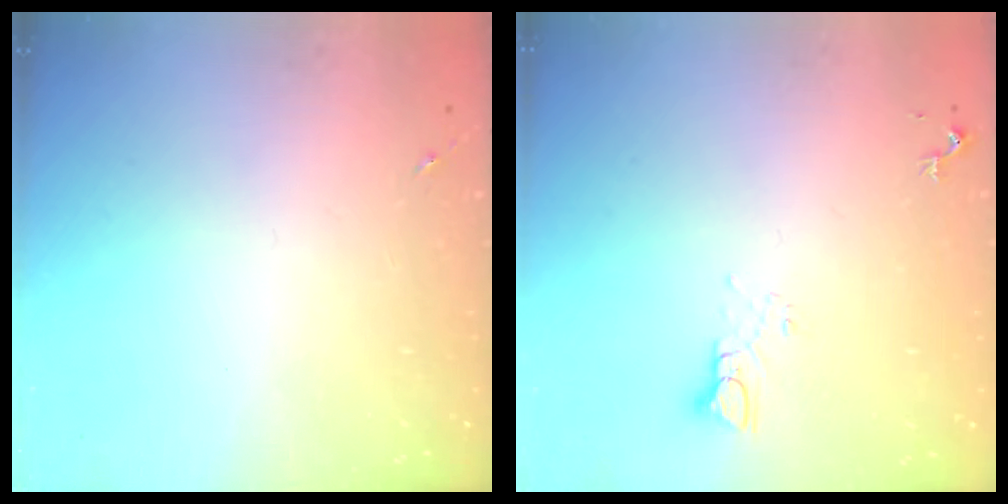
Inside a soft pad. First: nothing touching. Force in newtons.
{"total": 4.4, "press": 4.4, "slide": 0.3}